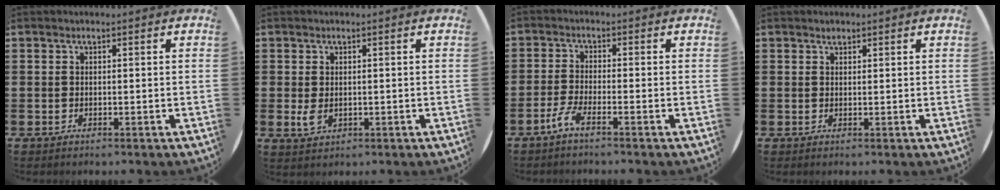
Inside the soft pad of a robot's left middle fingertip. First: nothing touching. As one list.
[{"total": 1.7, "force": [0.0, 1.0, 1.4], "torque": [-0.028, 0.003, 0.000]}, {"total": 2.6, "force": [-1.8, -0.2, 1.8], "torque": [-0.046, -0.006, -0.039]}, {"total": 0.7, "force": [0.6, 0.3, 0.1], "torque": [0.005, -0.001, 0.010]}]